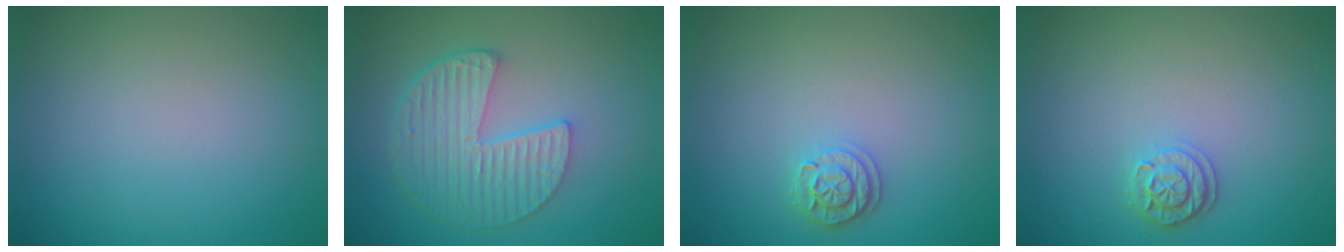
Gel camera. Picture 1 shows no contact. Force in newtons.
{"total": 5.9, "press": 4.3, "slide": 3.9}
{"total": 2.0, "press": 1.9, "slide": 0.5}
{"total": 2.0, "press": 1.9, "slide": 0.5}